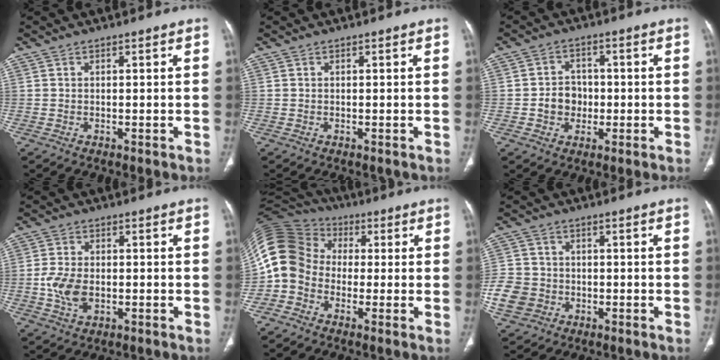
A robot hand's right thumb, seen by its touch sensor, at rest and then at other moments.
{"total": 0.0}
{"total": 5.3, "force": [-0.7, 4.8, 2.1], "torque": [-0.006, 0.015, -0.016]}
{"total": 6.3, "force": [-1.1, 4.2, 4.5], "torque": [-0.093, 0.004, -0.021]}
{"total": 13.1, "force": [-1.6, 11.2, 6.7], "torque": [-0.133, 0.052, -0.052]}
{"total": 8.7, "force": [-2.7, 7.8, 2.8], "torque": [-0.060, 0.017, -0.045]}